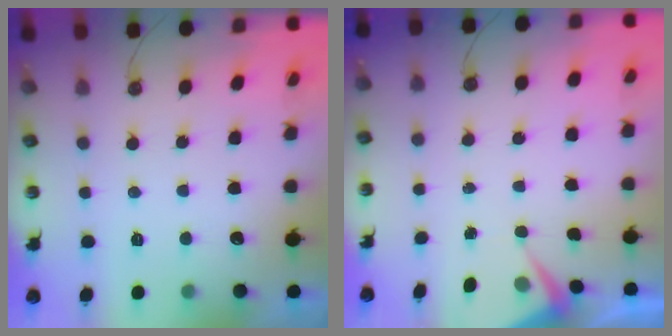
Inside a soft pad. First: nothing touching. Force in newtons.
{"total": 5.8, "press": 5.7, "slide": 0.7}